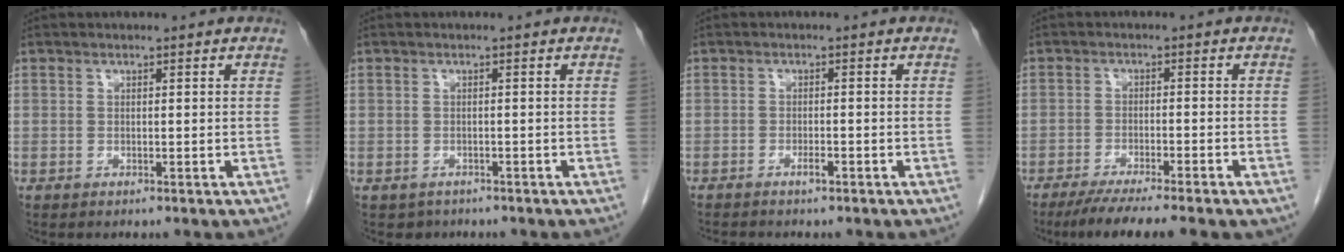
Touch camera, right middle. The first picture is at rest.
{"total": 1.9, "force": [-1.4, 1.2, 0.0], "torque": [-0.009, 0.002, -0.020]}
{"total": 1.8, "force": [-1.4, 0.1, 1.0], "torque": [-0.023, -0.002, -0.023]}
{"total": 9.6, "force": [-7.4, 0.4, 6.1], "torque": [-0.082, -0.018, -0.111]}